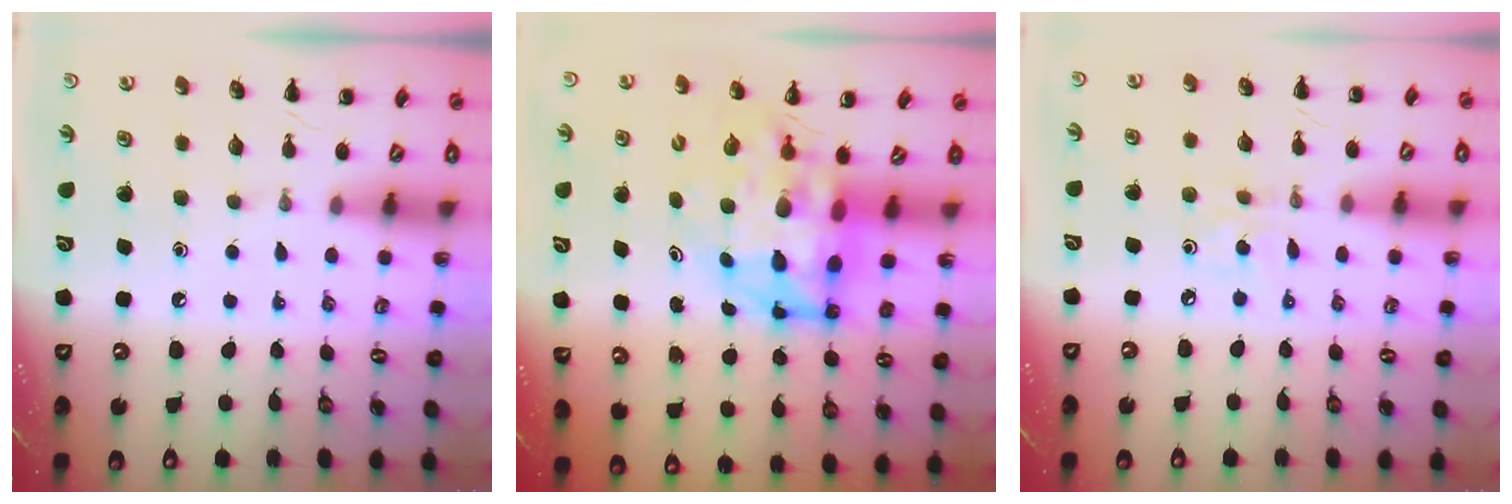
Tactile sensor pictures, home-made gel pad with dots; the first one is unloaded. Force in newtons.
{"total": 8.2, "press": 7.8, "slide": 2.5}
{"total": 2.2, "press": 2.1, "slide": 0.6}